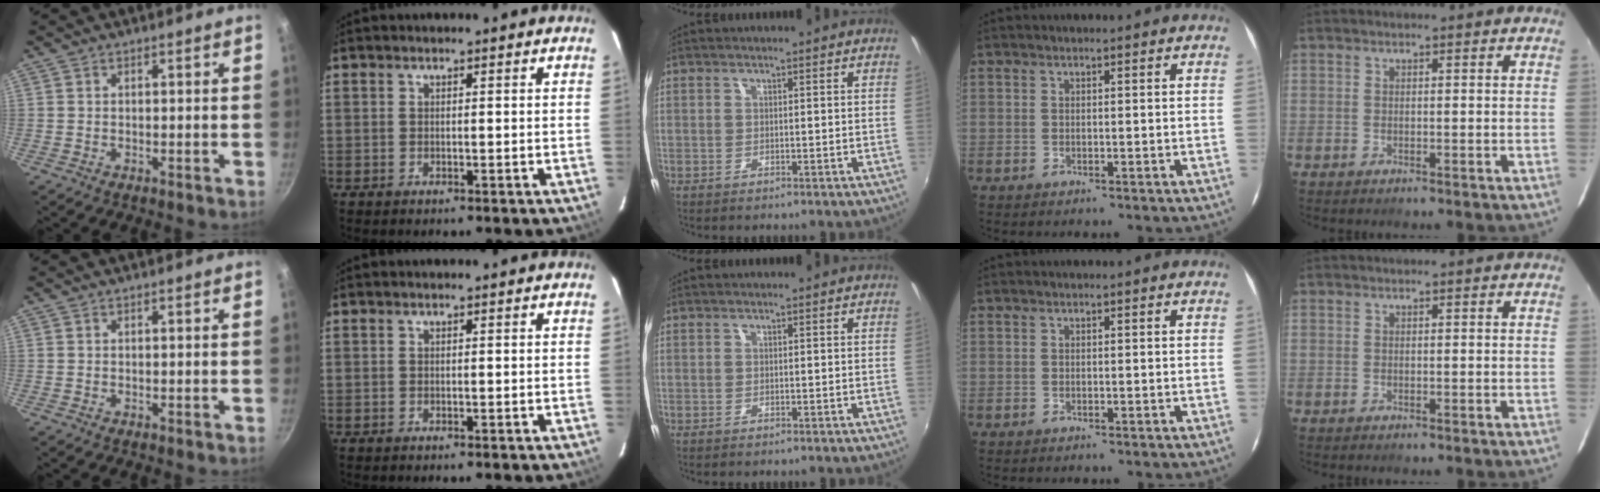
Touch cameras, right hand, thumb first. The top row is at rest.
{}